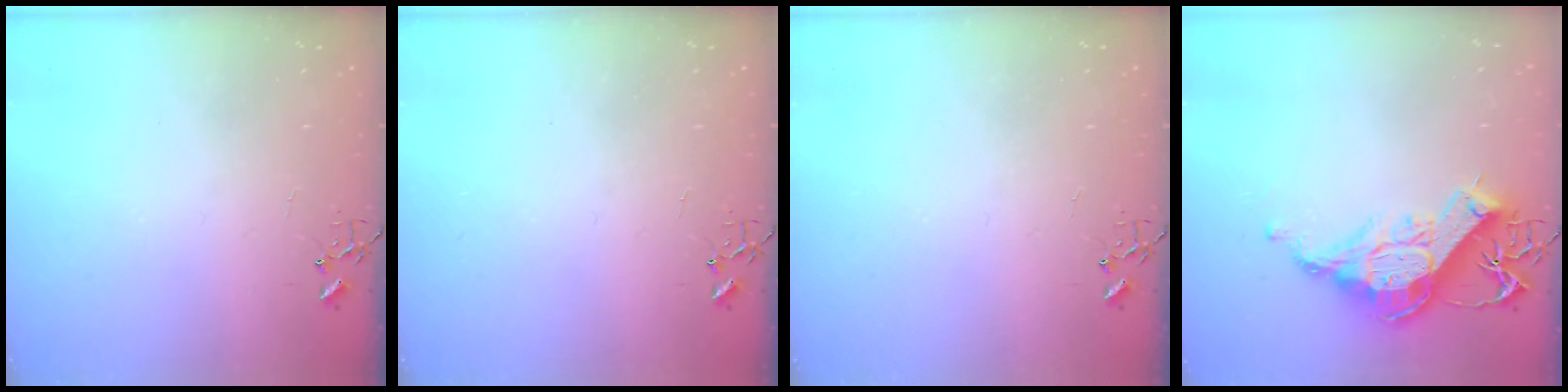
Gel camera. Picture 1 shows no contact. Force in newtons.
{"total": 0.0}
{"total": 0.0}
{"total": 14.8, "press": 14.7, "slide": 1.9}